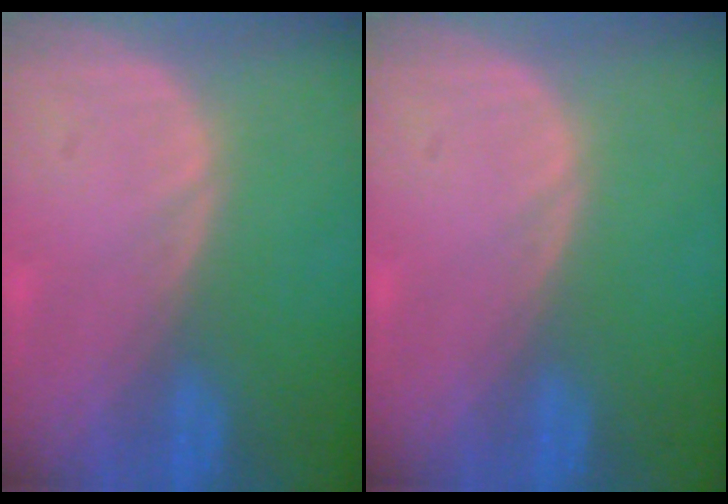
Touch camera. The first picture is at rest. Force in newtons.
{"total": 0.0}